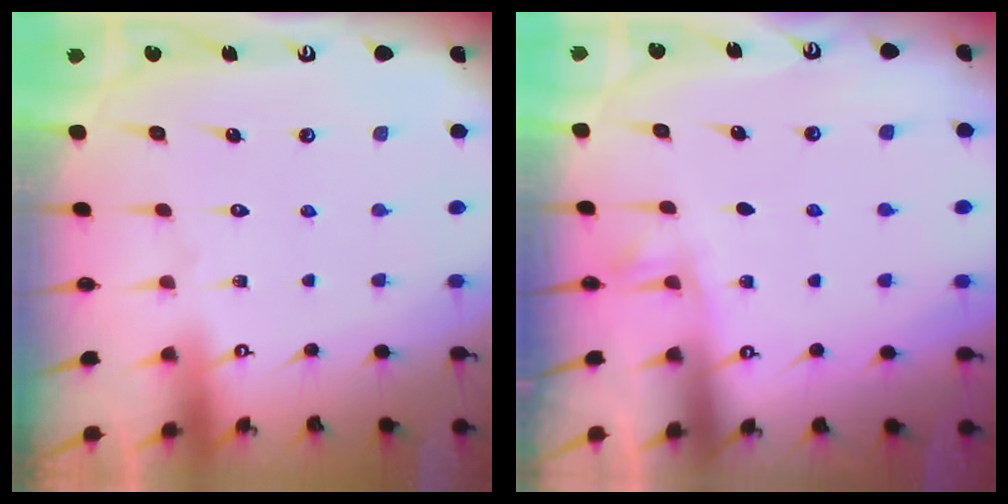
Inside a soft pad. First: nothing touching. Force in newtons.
{"total": 2.4, "press": 2.4, "slide": 0.5}